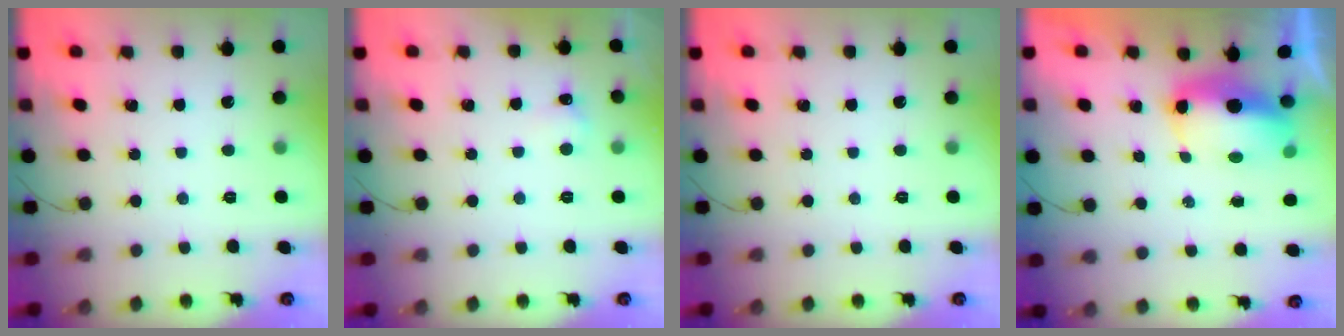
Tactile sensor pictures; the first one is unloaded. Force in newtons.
{"total": 3.9, "press": 3.7, "slide": 1.1}
{"total": 0.0}
{"total": 7.2, "press": 7.0, "slide": 1.4}